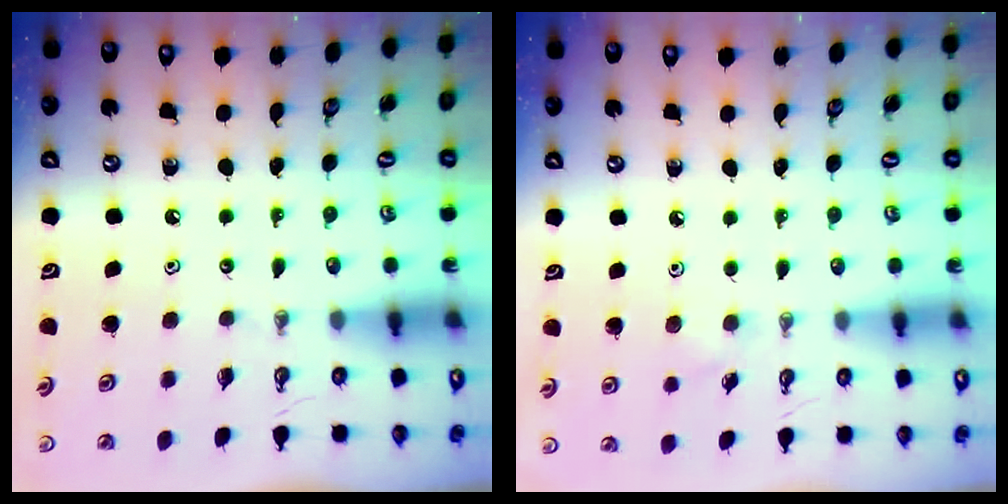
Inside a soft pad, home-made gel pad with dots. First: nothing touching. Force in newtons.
{"total": 4.2, "press": 4.0, "slide": 1.2}